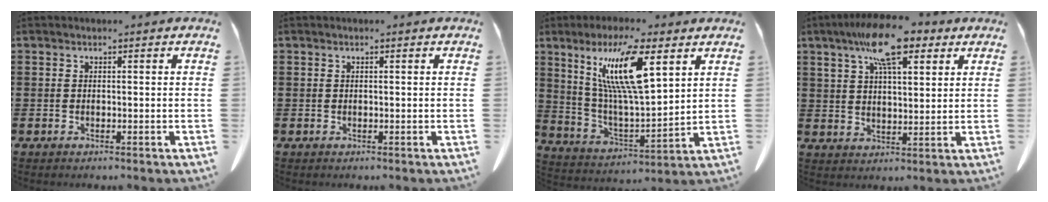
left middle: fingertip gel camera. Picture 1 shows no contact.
{"total": 0.0}
{"total": 12.8, "force": [6.9, 2.7, 10.5], "torque": [-0.224, -0.010, 0.115]}
{"total": 12.2, "force": [8.0, 3.9, 8.4], "torque": [-0.163, -0.013, 0.140]}